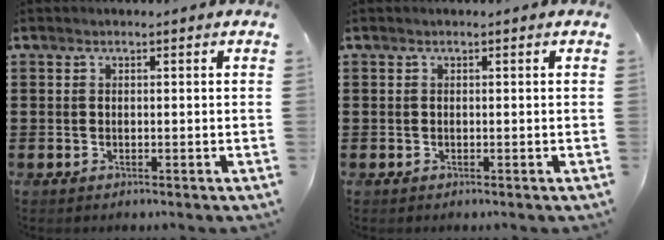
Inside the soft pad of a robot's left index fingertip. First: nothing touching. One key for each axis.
{"total": 0.0}